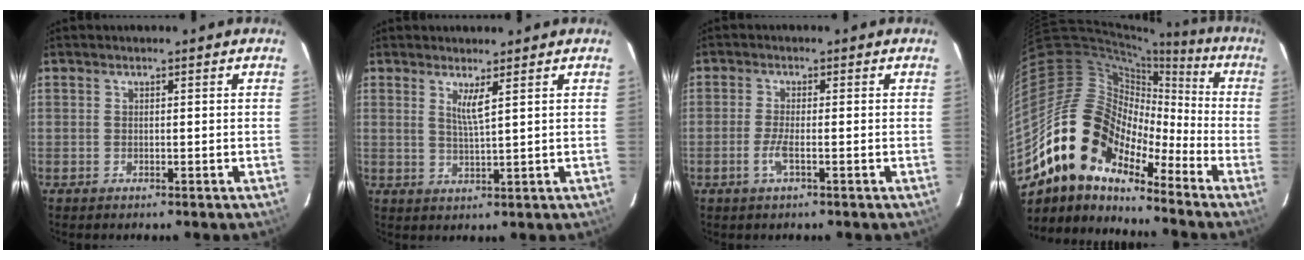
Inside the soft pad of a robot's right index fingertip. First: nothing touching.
{"total": 3.0, "force": [1.7, -0.4, 2.5], "torque": [-0.049, -0.011, 0.028]}
{"total": 2.9, "force": [-1.2, 0.2, 2.7], "torque": [-0.059, -0.004, -0.026]}
{"total": 16.6, "force": [-11.4, 9.1, 7.9], "torque": [-0.146, 0.013, -0.228]}